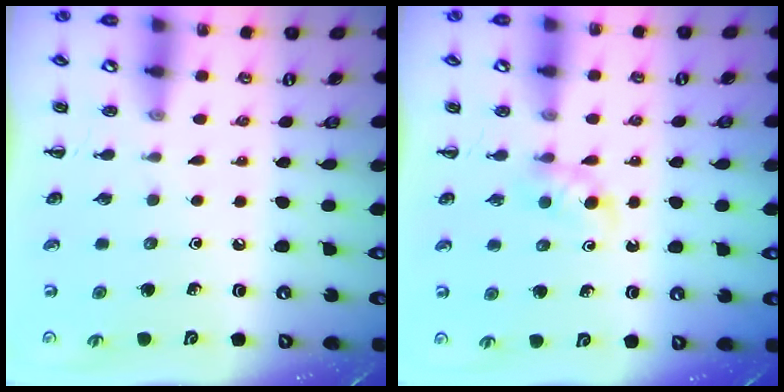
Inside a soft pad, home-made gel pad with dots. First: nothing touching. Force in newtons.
{"total": 3.3, "press": 3.0, "slide": 1.3}